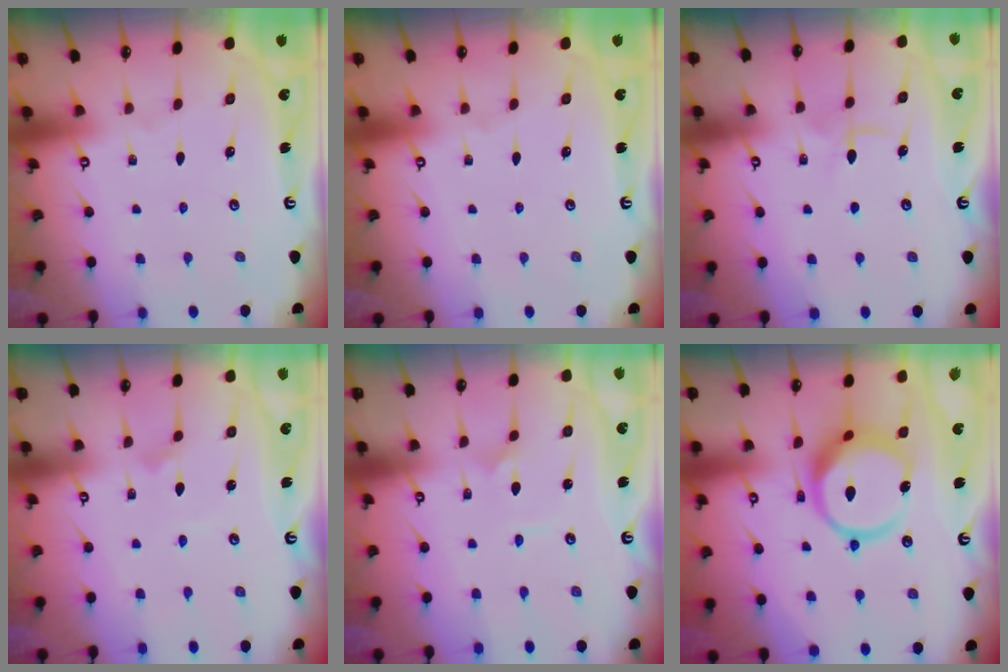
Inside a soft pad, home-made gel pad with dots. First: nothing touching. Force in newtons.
{"total": 0.0}
{"total": 5.1, "press": 5.1, "slide": 0.7}
{"total": 1.0, "press": 1.0, "slide": 0.1}
{"total": 1.4, "press": 1.4, "slide": 0.0}
{"total": 13.7, "press": 13.6, "slide": 1.6}